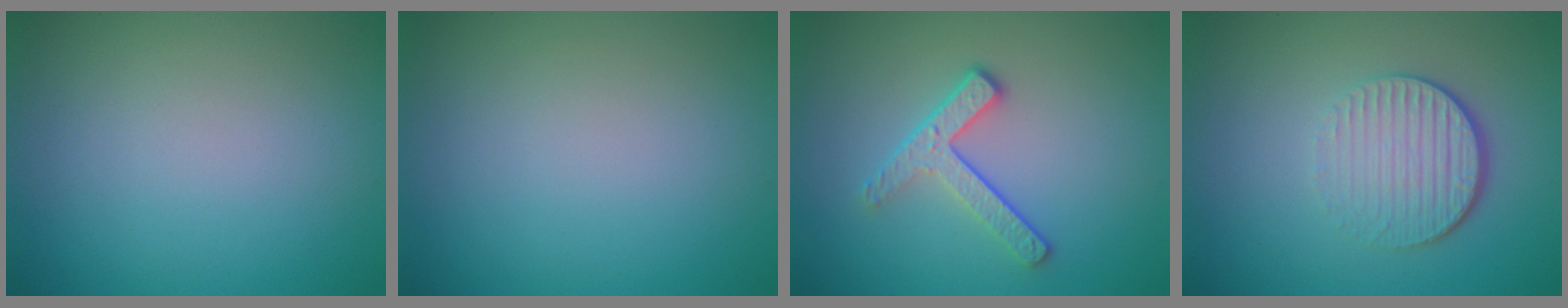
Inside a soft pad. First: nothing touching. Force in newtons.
{"total": 0.0}
{"total": 2.9, "press": 2.3, "slide": 1.7}
{"total": 4.3, "press": 2.9, "slide": 3.2}